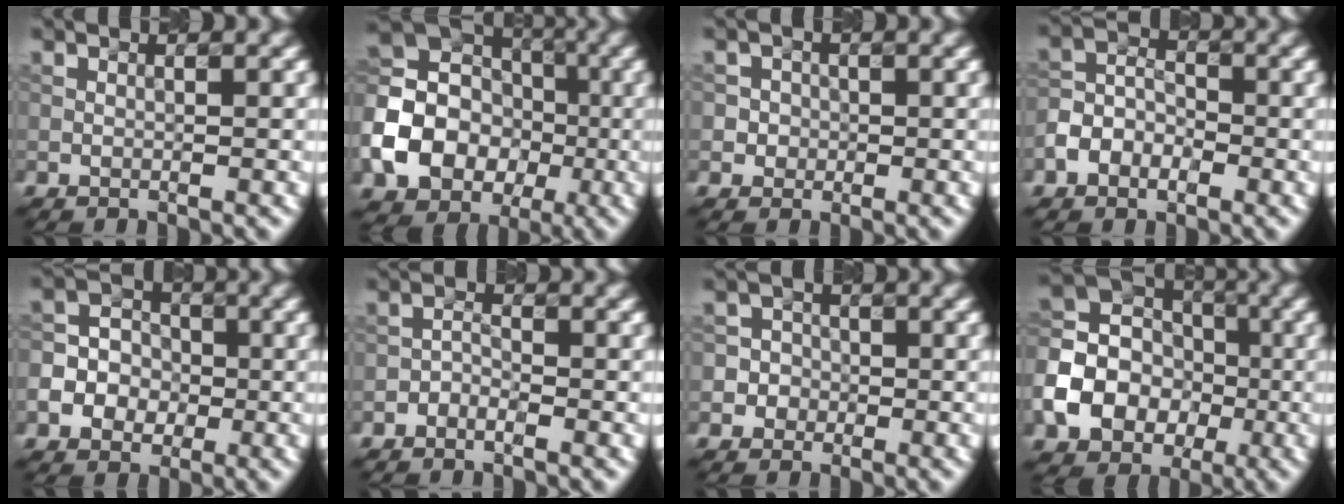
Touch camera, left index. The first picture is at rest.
{"total": 10.6, "force": [-2.7, 8.7, 5.3], "torque": [-0.121, -0.004, -0.062]}
{"total": 2.0, "force": [0.1, 2.0, 0.4], "torque": [0.010, 0.006, 0.000]}
{"total": 3.6, "force": [-1.7, 2.5, 1.9], "torque": [-0.042, 0.009, -0.036]}
{"total": 6.8, "force": [-2.2, 6.0, 2.1], "torque": [-0.035, 0.009, -0.057]}
{"total": 1.2, "force": [-0.8, 0.6, 0.7], "torque": [-0.014, 0.007, -0.017]}
{"total": 3.3, "force": [-0.9, 3.2, 0.4], "torque": [0.023, 0.018, -0.035]}
{"total": 8.8, "force": [-2.4, 7.2, 4.5], "torque": [-0.093, 0.000, -0.056]}